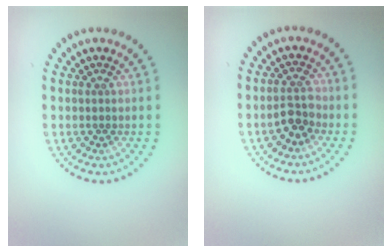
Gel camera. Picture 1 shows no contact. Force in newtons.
{"total": 2.2, "press": 2.1, "slide": 0.7}